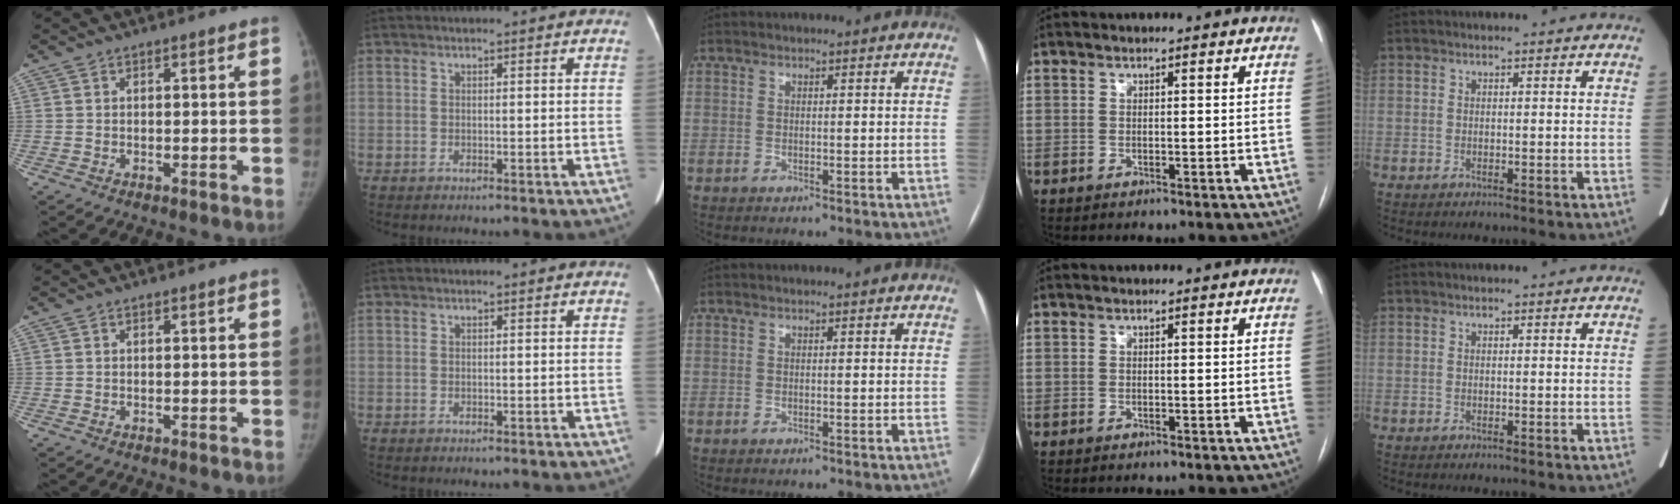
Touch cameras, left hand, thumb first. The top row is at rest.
{}